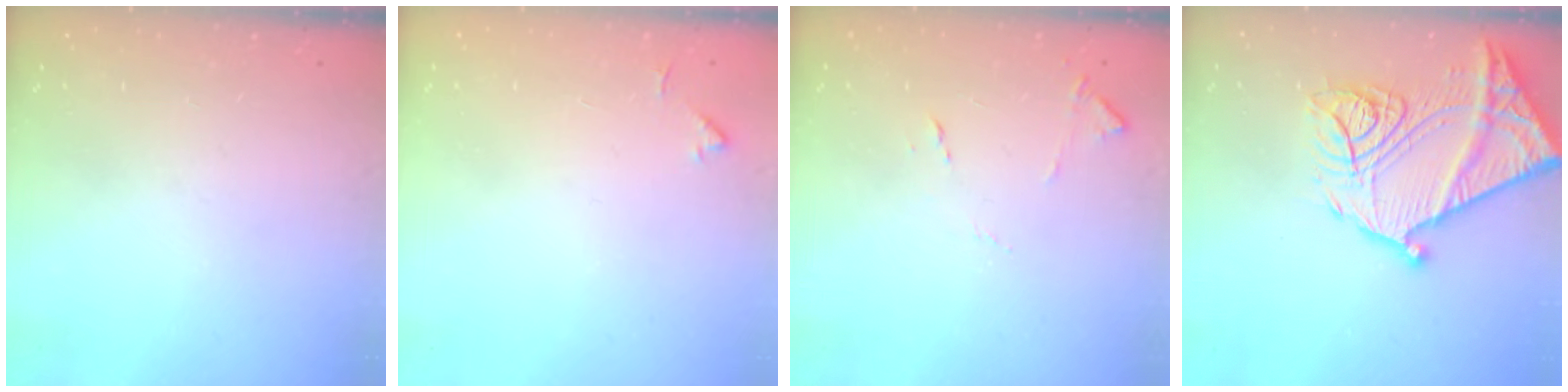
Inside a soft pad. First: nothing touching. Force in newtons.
{"total": 3.5, "press": 3.5, "slide": 0.5}
{"total": 8.2, "press": 8.2, "slide": 0.6}
{"total": 25.4, "press": 25.3, "slide": 2.5}